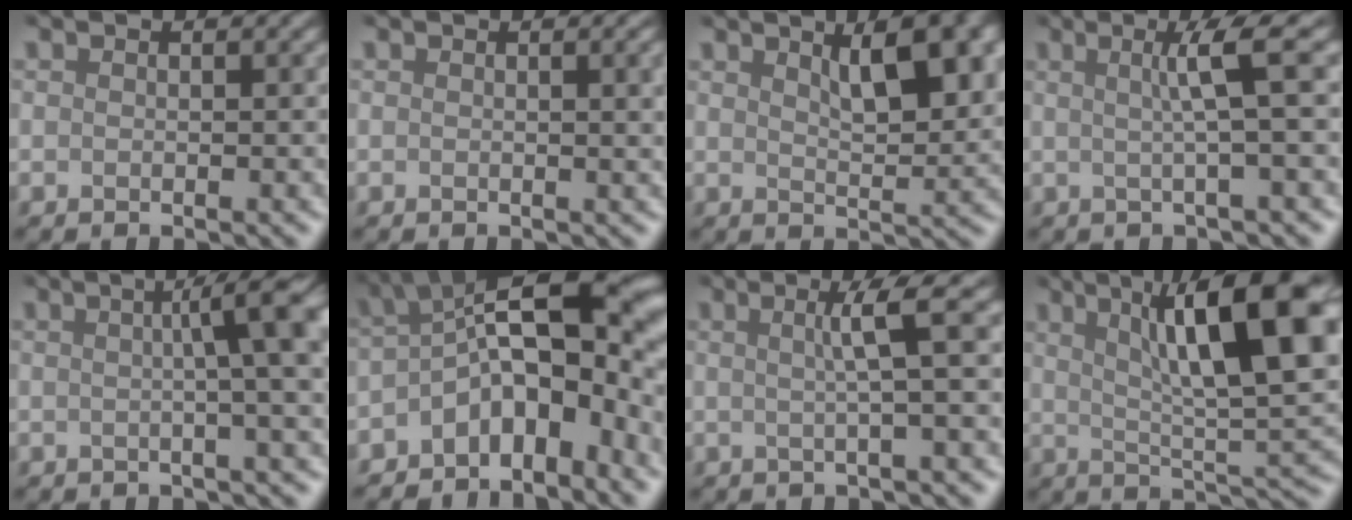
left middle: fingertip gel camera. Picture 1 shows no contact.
{"total": 2.6, "force": [0.7, 1.2, 2.2], "torque": [-0.009, 0.017, -0.010]}
{"total": 5.0, "force": [2.5, 1.0, 4.3], "torque": [-0.045, 0.020, 0.040]}
{"total": 3.1, "force": [0.7, -0.3, 3.0], "torque": [-0.054, 0.010, 0.018]}
{"total": 6.3, "force": [1.2, 0.5, 6.2], "torque": [-0.081, 0.014, 0.023]}
{"total": 10.3, "force": [-2.9, 4.7, 8.8], "torque": [-0.123, 0.027, -0.046]}
{"total": 2.7, "force": [0.6, -0.4, 2.6], "torque": [-0.048, 0.007, 0.015]}
{"total": 11.4, "force": [4.2, 1.9, 10.4], "torque": [-0.145, 0.014, 0.077]}